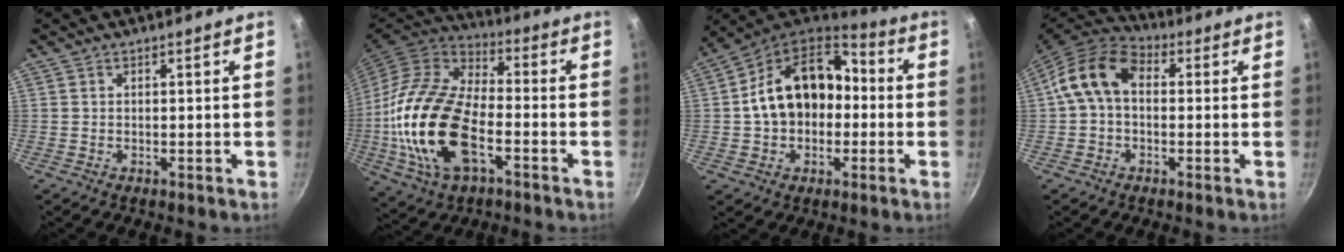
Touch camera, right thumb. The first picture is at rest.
{"total": 23.4, "force": [-5.8, 12.5, 18.9], "torque": [-0.386, 0.018, -0.105]}
{"total": 18.7, "force": [-0.1, 13.1, 13.4], "torque": [-0.180, 0.044, -0.009]}
{"total": 11.5, "force": [0.9, 8.0, 8.2], "torque": [-0.145, 0.033, 0.002]}